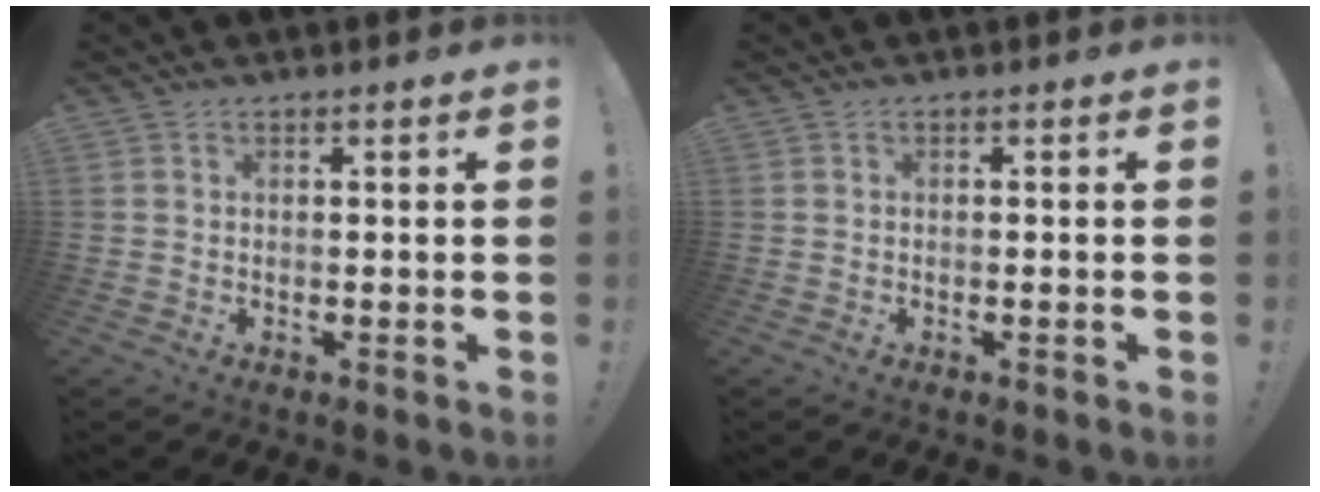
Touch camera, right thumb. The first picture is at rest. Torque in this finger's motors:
{"motor_torque": [-0.27, -0.42, 0.20, -0.28, -0.02]}